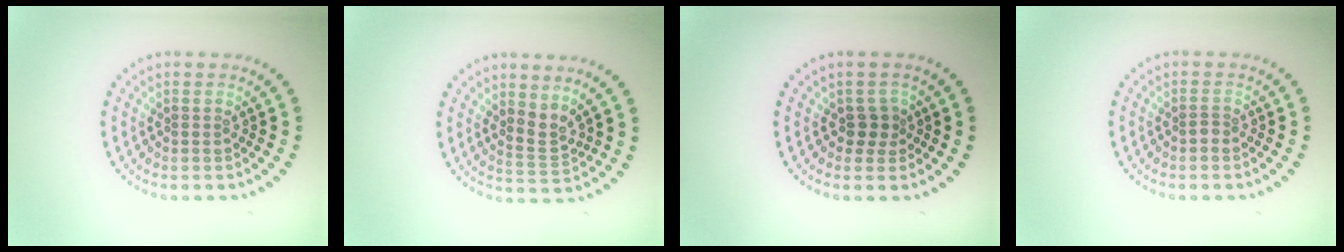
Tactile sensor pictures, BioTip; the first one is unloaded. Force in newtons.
{"total": 2.2, "press": 1.5, "slide": 1.6}
{"total": 1.6, "press": 1.3, "slide": 0.9}
{"total": 0.9, "press": 0.6, "slide": 0.7}